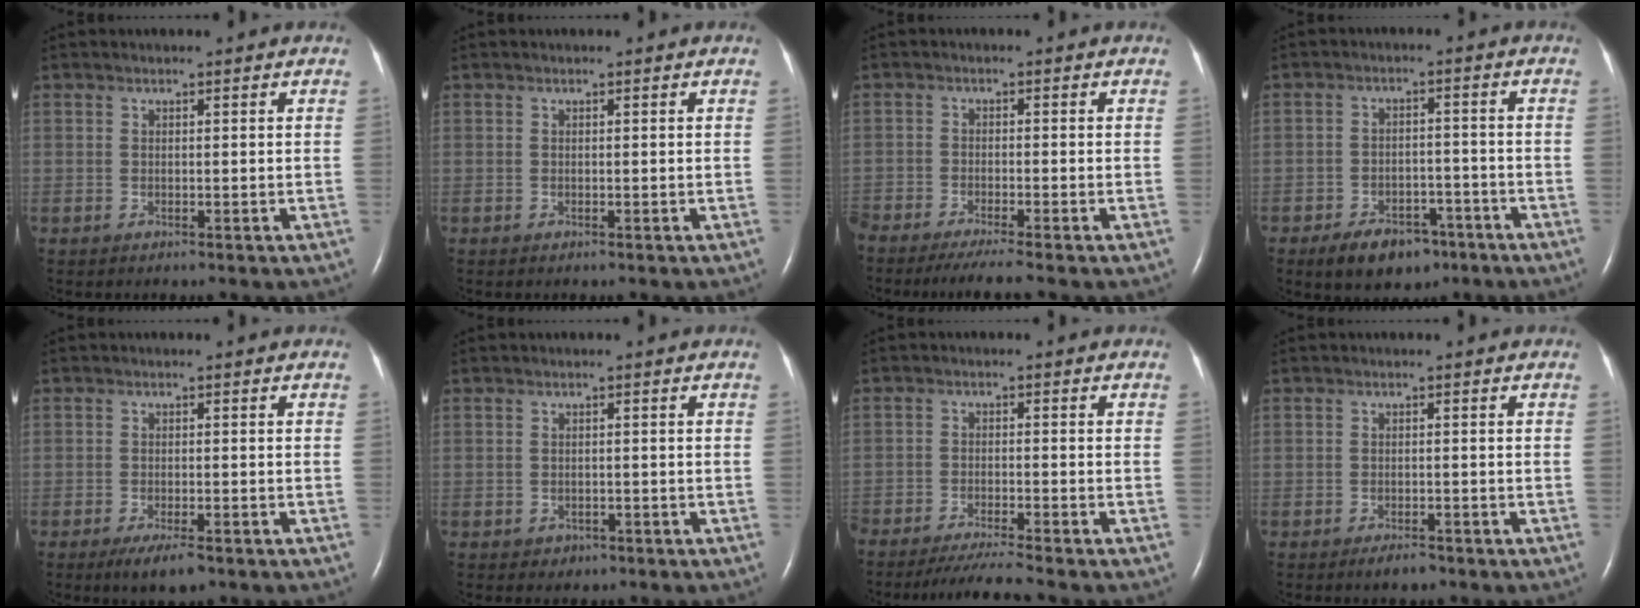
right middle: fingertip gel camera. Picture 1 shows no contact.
{"total": 0.0}
{"total": 6.2, "force": [-5.2, -0.3, 3.4], "torque": [-0.049, -0.015, -0.088]}
{"total": 8.0, "force": [-5.3, 4.4, 4.1], "torque": [-0.071, 0.004, -0.077]}
{"total": 4.1, "force": [-2.6, 0.9, 3.0], "torque": [-0.056, -0.008, -0.040]}
{"total": 1.3, "force": [-0.7, 1.0, 0.2], "torque": [-0.006, 0.004, -0.006]}
{"total": 6.1, "force": [-5.4, -1.3, 2.5], "torque": [-0.036, -0.024, -0.093]}
{"total": 2.0, "force": [-1.5, 0.6, 1.1], "torque": [-0.023, -0.002, -0.021]}